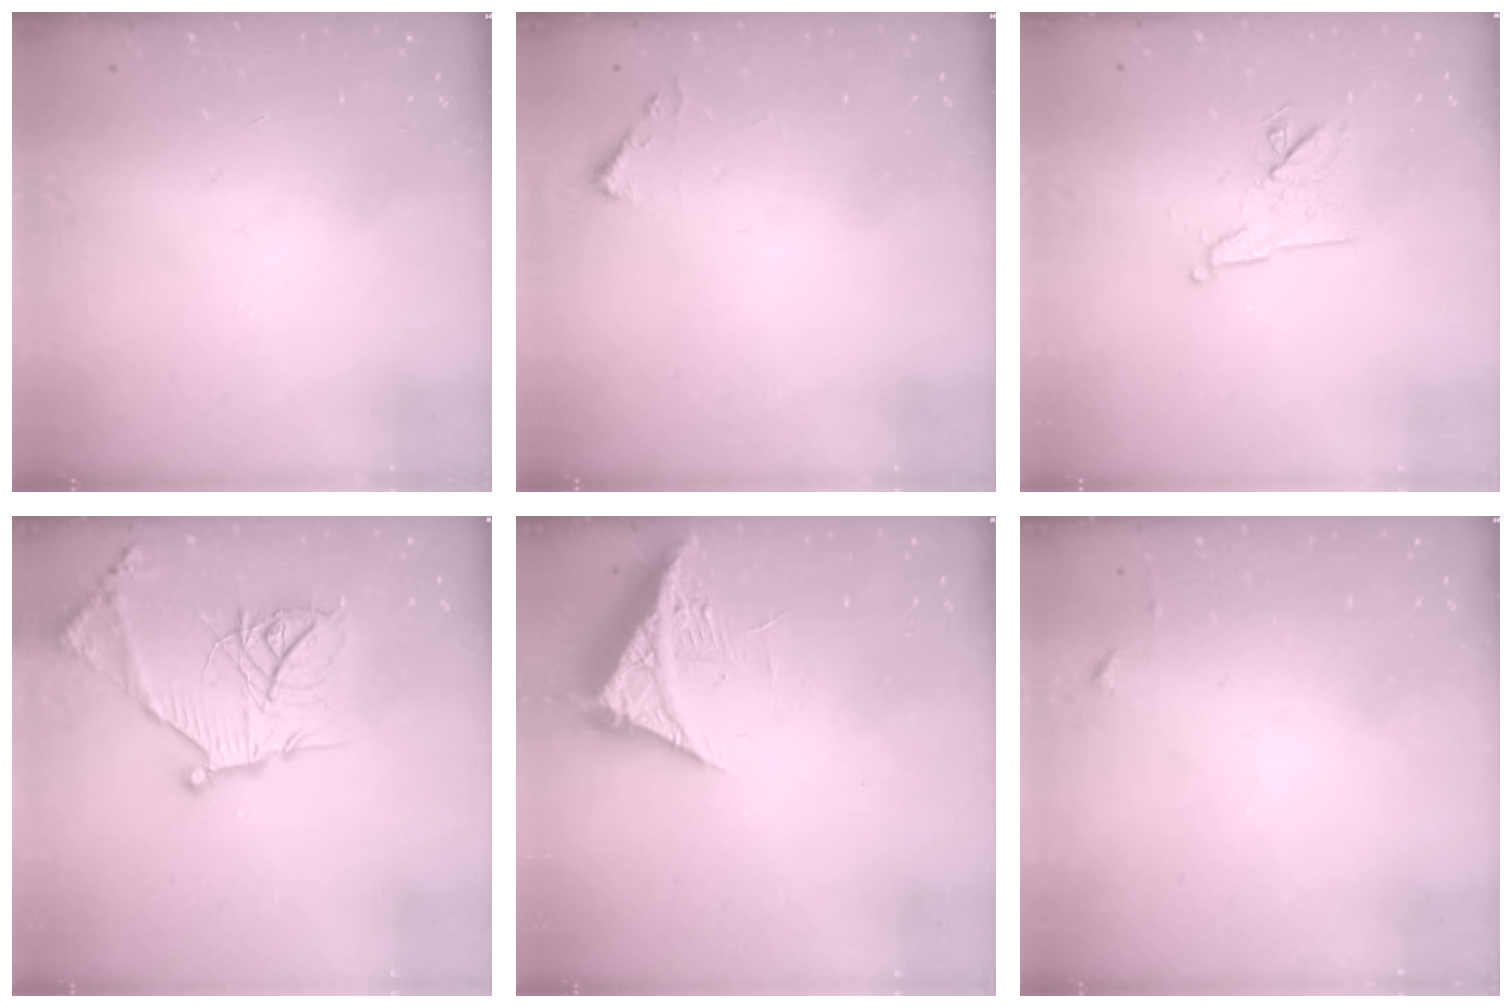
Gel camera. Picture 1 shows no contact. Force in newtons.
{"total": 3.7, "press": 3.7, "slide": 0.4}
{"total": 8.9, "press": 8.9, "slide": 1.1}
{"total": 20.2, "press": 20.1, "slide": 1.9}
{"total": 8.1, "press": 8.0, "slide": 0.8}
{"total": 5.1, "press": 5.1, "slide": 0.6}